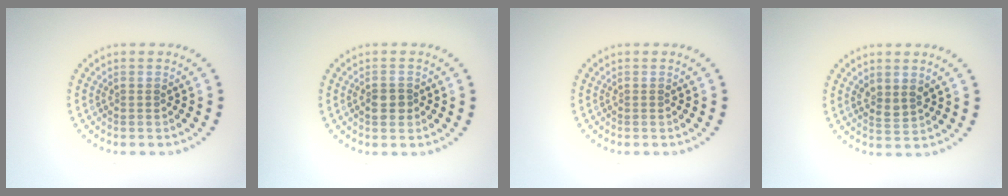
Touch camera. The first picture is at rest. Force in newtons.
{"total": 1.8, "press": 1.7, "slide": 0.7}
{"total": 0.0}
{"total": 1.5, "press": 1.3, "slide": 0.8}